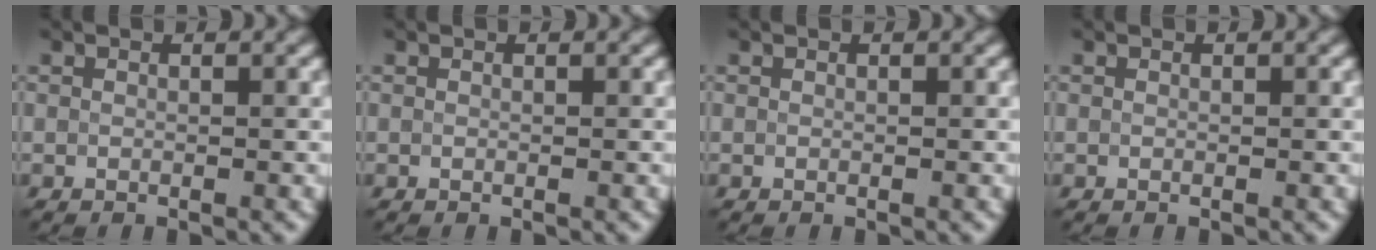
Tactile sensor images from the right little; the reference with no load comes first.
{"total": 0.0}
{"total": 0.0}
{"total": 0.0}